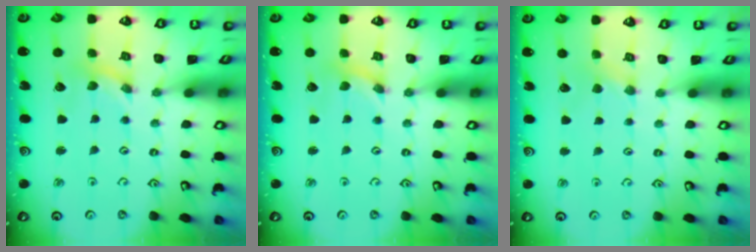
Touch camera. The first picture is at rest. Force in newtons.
{"total": 0.8, "press": 0.8, "slide": 0.1}
{"total": 1.2, "press": 1.1, "slide": 0.3}